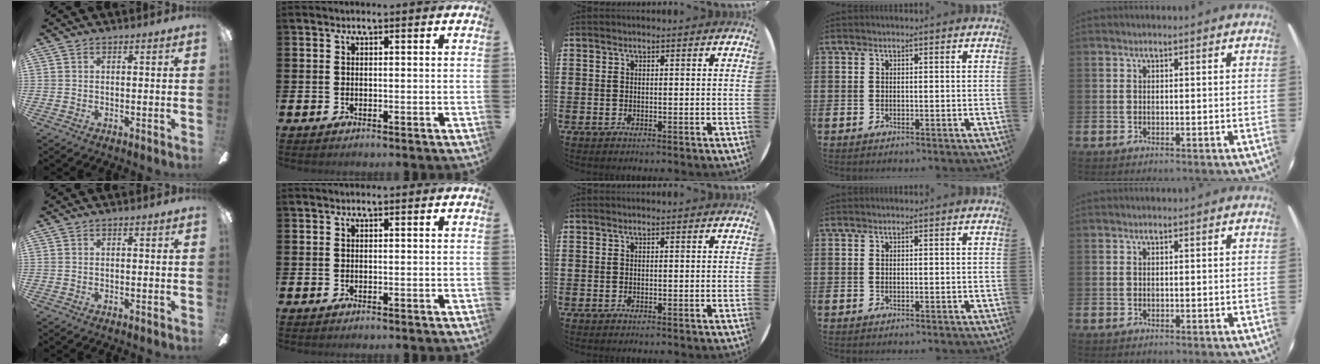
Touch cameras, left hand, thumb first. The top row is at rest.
{}